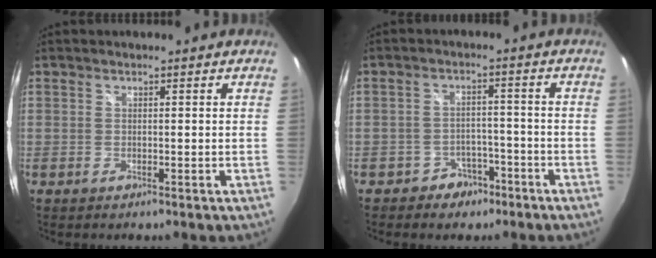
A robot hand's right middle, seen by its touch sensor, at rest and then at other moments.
{"total": 5.3, "force": [-3.6, 3.7, 1.0], "torque": [-0.024, 0.017, -0.047]}